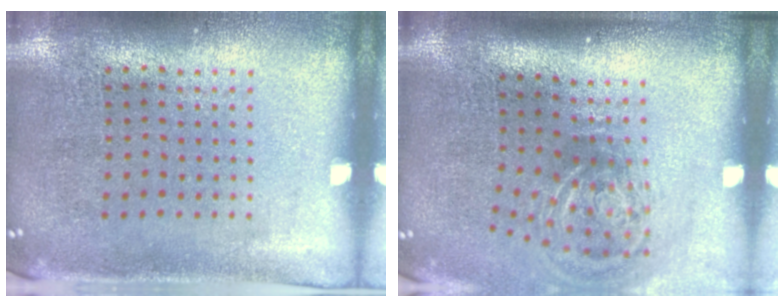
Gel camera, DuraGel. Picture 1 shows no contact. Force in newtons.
{"total": 2.2, "press": 1.4, "slide": 1.7}